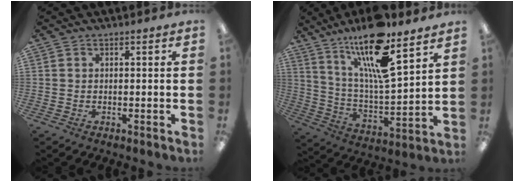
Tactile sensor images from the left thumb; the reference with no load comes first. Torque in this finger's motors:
{"motor_torque": [0.65, 0.26, 1.30, -1.47, 0.11]}